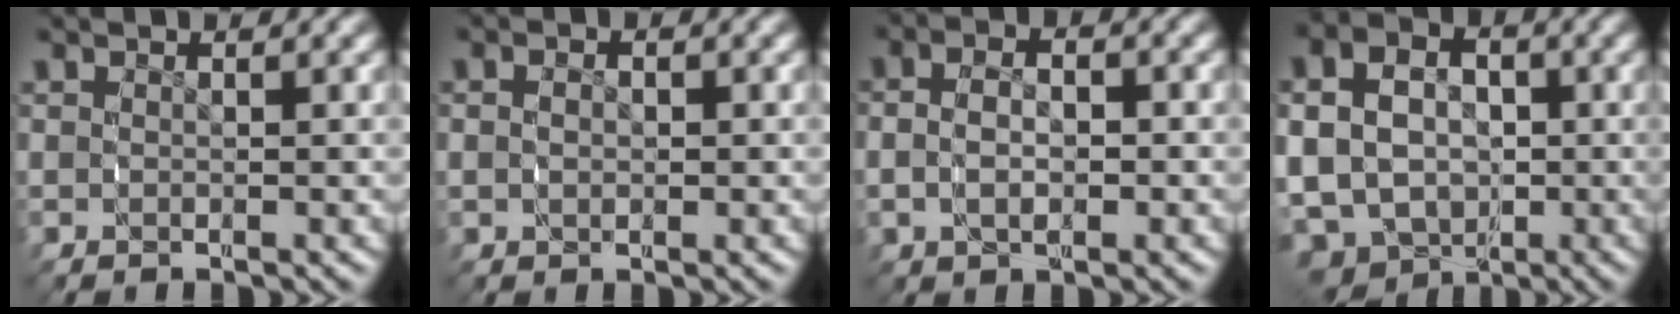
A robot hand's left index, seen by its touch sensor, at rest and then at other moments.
{"total": 1.4, "force": [0.1, 1.1, 0.9], "torque": [-0.023, -0.001, 0.002]}
{"total": 3.5, "force": [-0.2, 2.5, 2.5], "torque": [-0.056, -0.001, -0.003]}
{"total": 12.0, "force": [-3.1, 10.7, 4.5], "torque": [-0.113, -0.057, -0.042]}